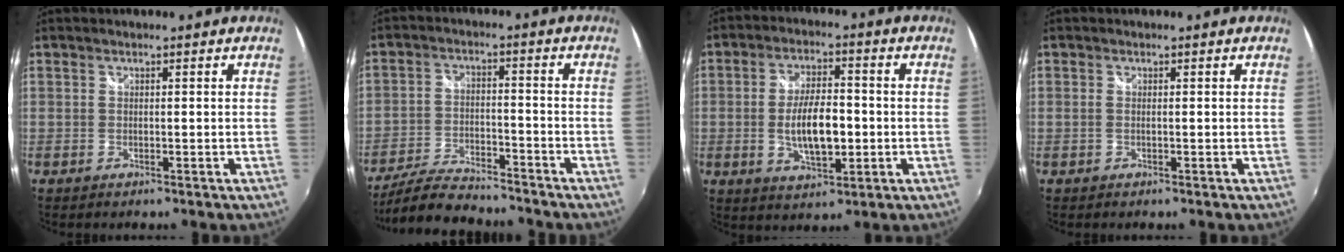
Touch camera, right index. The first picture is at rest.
{"total": 11.7, "force": [-10.5, 2.6, 4.3], "torque": [-0.114, -0.010, -0.180]}
{"total": 10.1, "force": [-1.4, 4.1, 9.1], "torque": [-0.171, -0.004, -0.020]}
{"total": 0.7, "force": [0.0, 0.1, 0.7], "torque": [-0.016, 0.000, -0.003]}